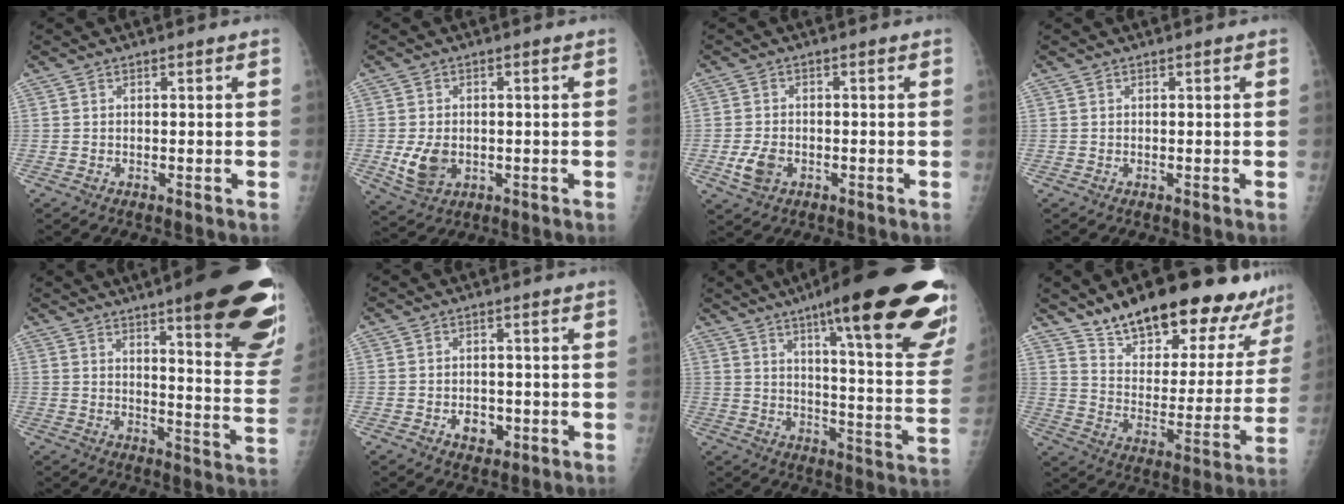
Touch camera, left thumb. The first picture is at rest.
{"total": 6.2, "force": [-1.0, 4.4, 4.2], "torque": [-0.071, -0.007, -0.009]}
{"total": 4.4, "force": [-1.5, 3.0, 2.8], "torque": [-0.053, 0.001, -0.026]}
{"total": 0.0}
{"total": 24.6, "force": [14.1, 4.8, 19.5], "torque": [-0.204, -0.061, 0.182]}
{"total": 3.9, "force": [-1.3, 3.0, 2.2], "torque": [-0.015, 0.006, -0.014]}
{"total": 31.4, "force": [18.6, 5.7, 24.7], "torque": [-0.255, -0.058, 0.255]}
{"total": 25.8, "force": [20.3, 9.2, 12.9], "torque": [-0.147, -0.097, 0.296]}